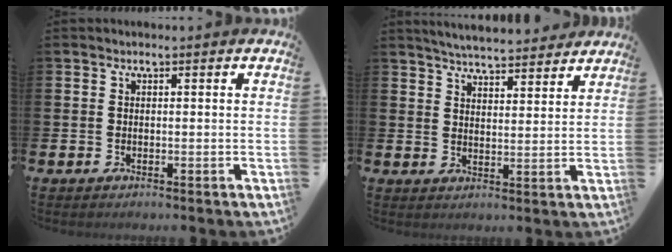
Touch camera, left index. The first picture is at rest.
{"total": 5.3, "force": [5.3, 0.3, 0.6], "torque": [-0.022, -0.031, 0.093]}